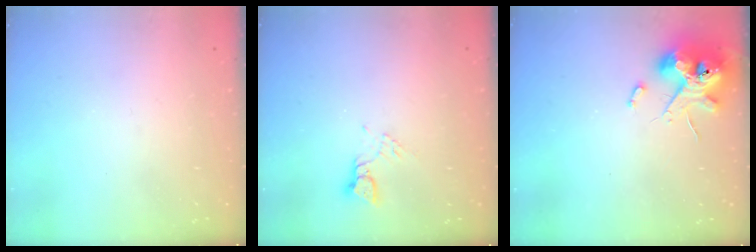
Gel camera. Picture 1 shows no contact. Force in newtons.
{"total": 2.7, "press": 2.7, "slide": 0.2}
{"total": 12.1, "press": 12.0, "slide": 1.6}